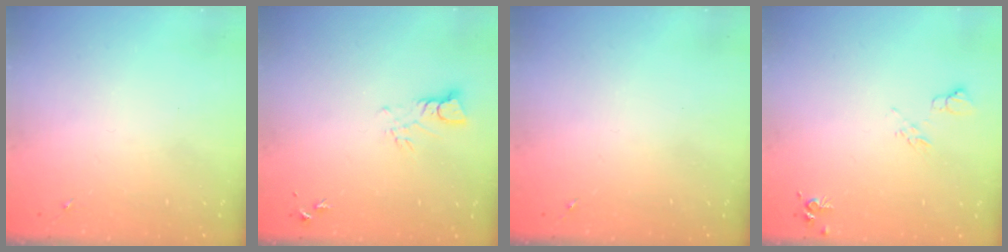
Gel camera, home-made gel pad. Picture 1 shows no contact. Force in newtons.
{"total": 3.4, "press": 3.4, "slide": 0.2}
{"total": 0.0}
{"total": 6.4, "press": 6.3, "slide": 1.1}